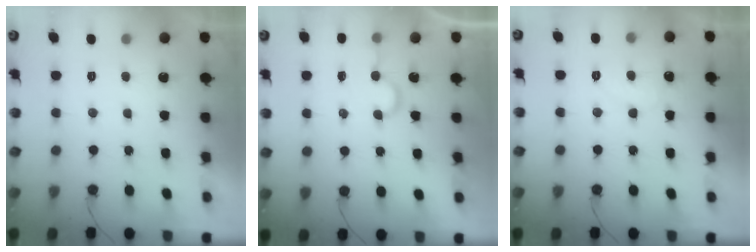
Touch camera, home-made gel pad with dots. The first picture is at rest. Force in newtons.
{"total": 5.4, "press": 5.4, "slide": 0.4}
{"total": 8.3, "press": 8.3, "slide": 0.5}